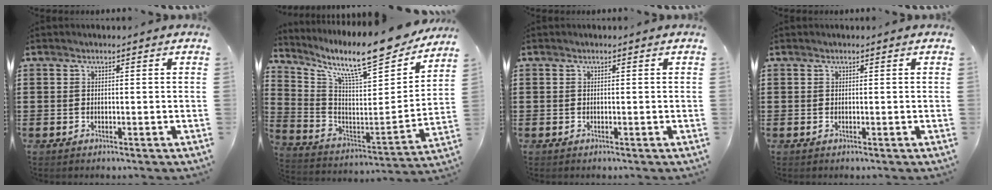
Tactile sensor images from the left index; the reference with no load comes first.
{"total": 12.2, "force": [10.2, 1.5, 6.6], "torque": [-0.127, -0.088, 0.163]}
{"total": 0.0}
{"total": 0.0}